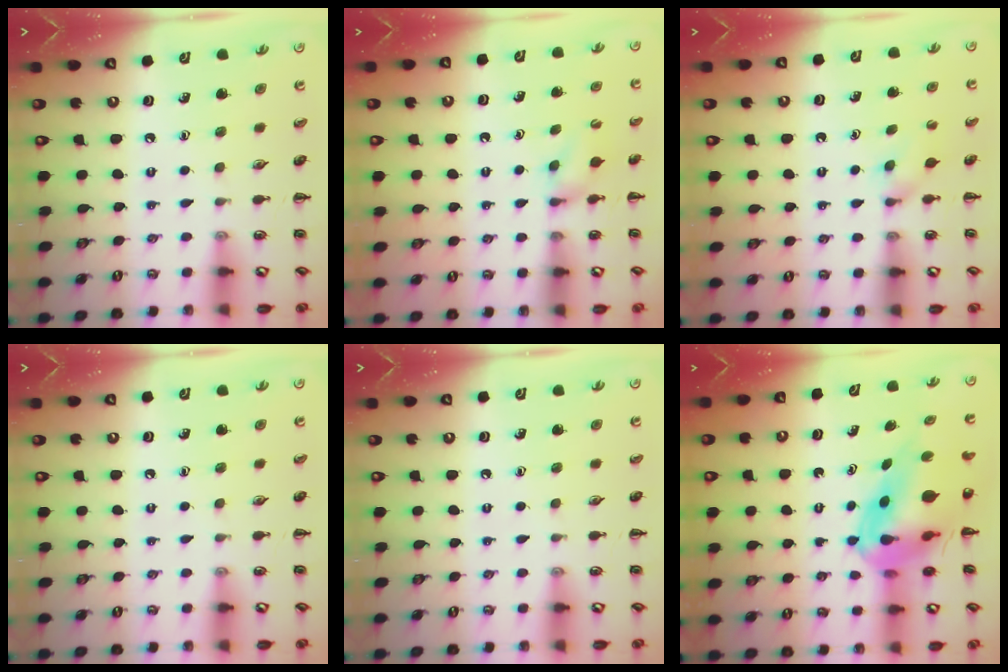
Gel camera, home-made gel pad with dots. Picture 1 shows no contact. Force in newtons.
{"total": 5.1, "press": 4.8, "slide": 1.7}
{"total": 2.8, "press": 2.5, "slide": 1.2}
{"total": 0.0}
{"total": 0.0}
{"total": 10.8, "press": 10.2, "slide": 3.4}